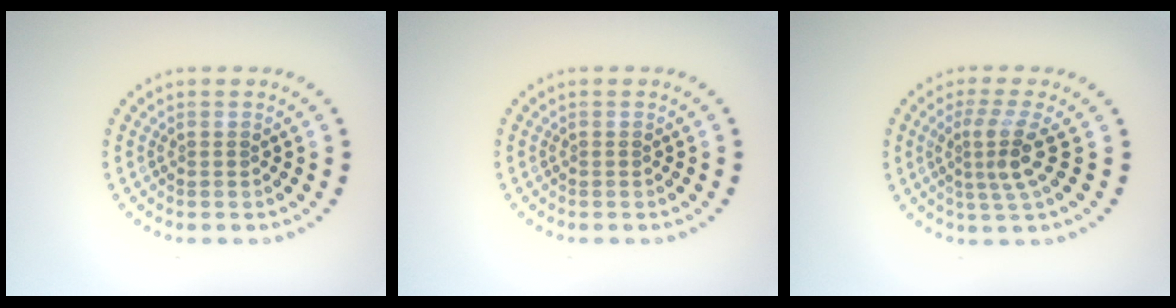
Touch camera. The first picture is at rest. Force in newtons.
{"total": 0.0}
{"total": 3.2, "press": 2.2, "slide": 2.3}